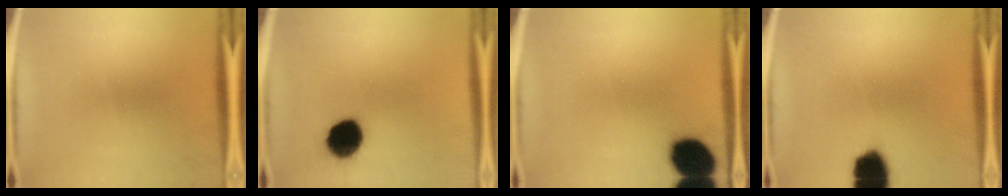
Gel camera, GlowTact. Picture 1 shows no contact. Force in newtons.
{"total": 11.1}
{"total": 14.4}
{"total": 9.8}